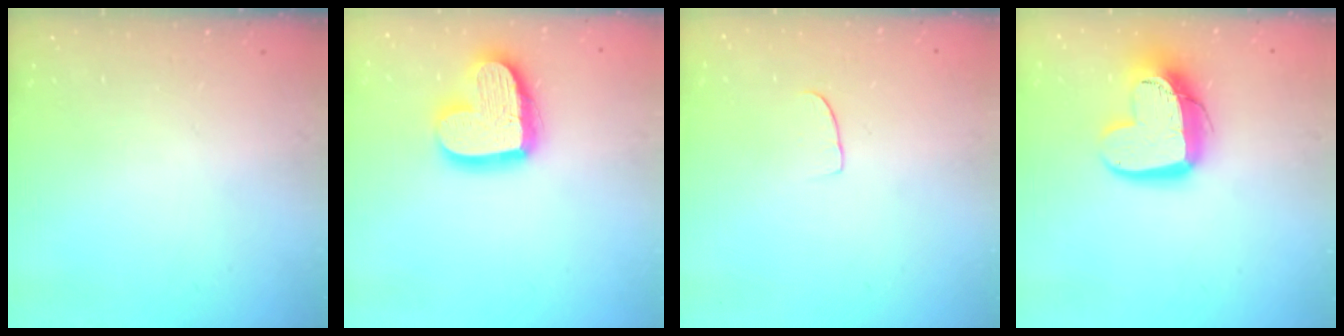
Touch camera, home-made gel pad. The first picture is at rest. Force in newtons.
{"total": 17.3, "press": 17.3, "slide": 1.5}
{"total": 5.2, "press": 5.2, "slide": 0.3}
{"total": 16.9, "press": 16.9, "slide": 1.4}